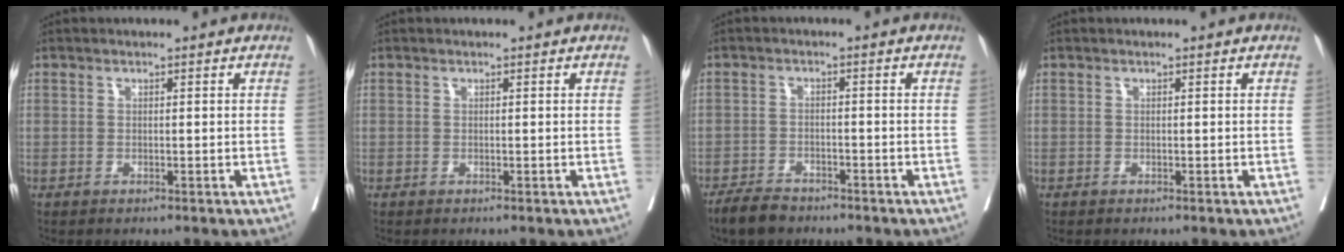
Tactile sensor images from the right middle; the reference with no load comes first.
{"total": 0.0}
{"total": 3.8, "force": [-3.4, 1.4, 1.1], "torque": [-0.021, -0.002, -0.060]}
{"total": 0.0}